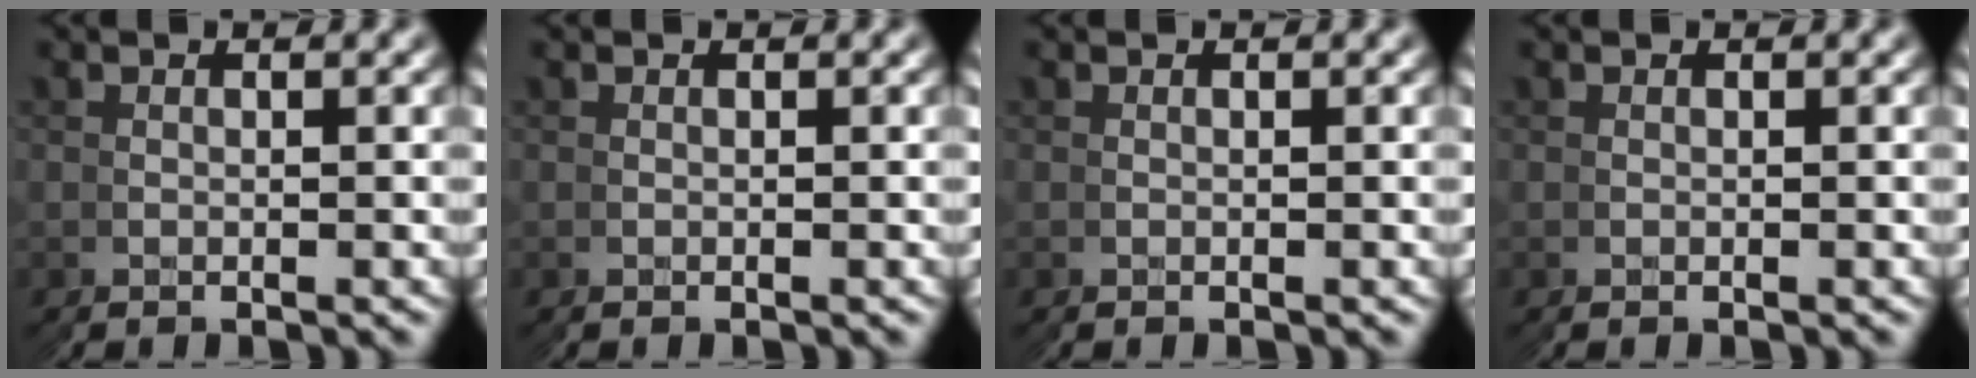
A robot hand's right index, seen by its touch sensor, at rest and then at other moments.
{"total": 0.0}
{"total": 0.0}
{"total": 0.0}